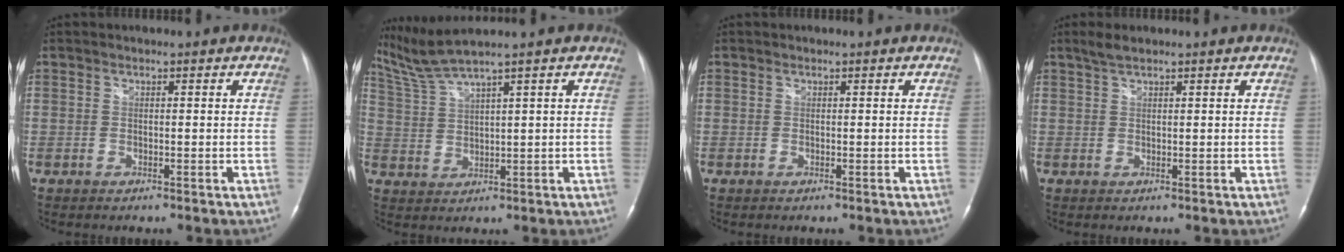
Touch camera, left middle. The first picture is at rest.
{"total": 5.4, "force": [4.6, -1.8, 2.1], "torque": [-0.060, 0.002, 0.107]}
{"total": 0.0}
{"total": 2.0, "force": [1.6, 0.4, 1.1], "torque": [-0.027, 0.008, 0.033]}